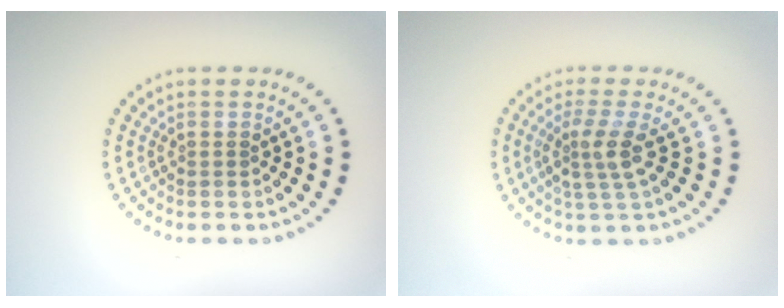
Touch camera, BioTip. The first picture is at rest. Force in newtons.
{"total": 2.8, "press": 2.1, "slide": 1.8}